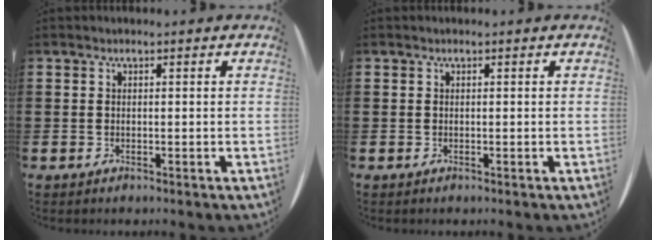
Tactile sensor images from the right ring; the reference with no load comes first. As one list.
[{"total": 0.0}]